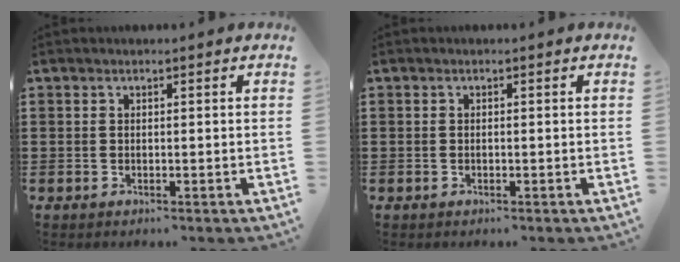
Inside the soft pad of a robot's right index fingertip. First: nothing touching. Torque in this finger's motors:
{"motor_torque": [0.05, 0.19, 0.00, 0.00]}